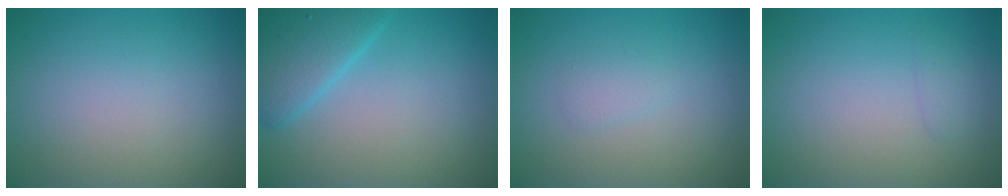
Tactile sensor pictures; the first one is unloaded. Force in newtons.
{"total": 4.2, "press": 4.2, "slide": 0.2}
{"total": 1.0, "press": 1.0, "slide": 0.1}
{"total": 0.9, "press": 0.9, "slide": 0.1}